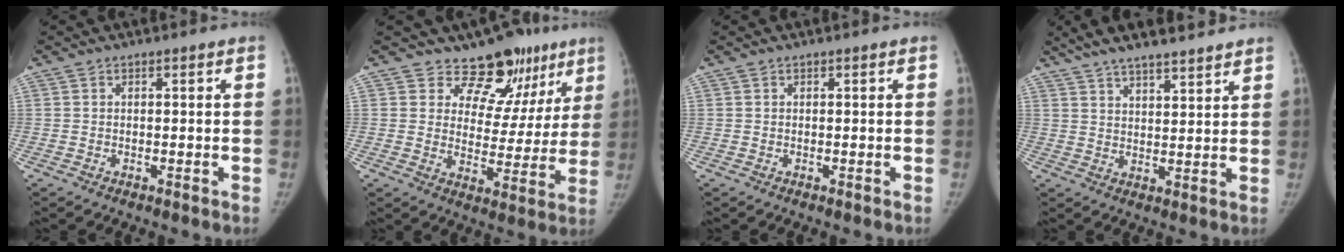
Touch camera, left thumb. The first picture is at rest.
{"total": 13.5, "force": [10.0, 8.1, 4.1], "torque": [0.001, -0.062, 0.120]}
{"total": 0.0}
{"total": 14.3, "force": [11.5, 3.4, 7.8], "torque": [-0.113, -0.012, 0.183]}